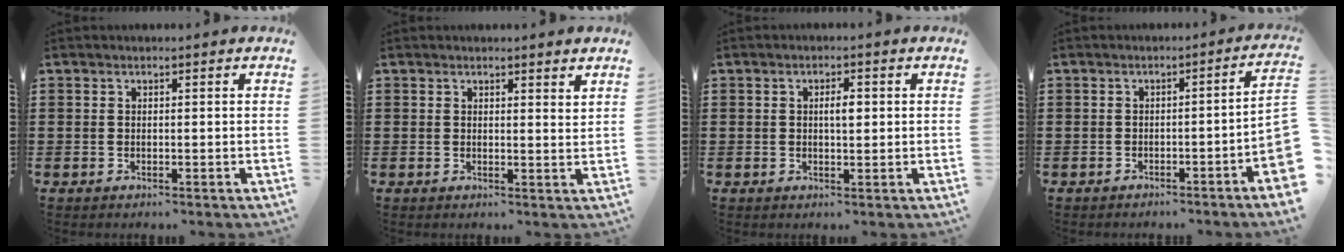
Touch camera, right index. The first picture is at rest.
{"total": 1.4, "force": [1.3, 0.2, 0.3], "torque": [-0.001, -0.001, 0.024]}
{"total": 2.6, "force": [0.4, 0.9, 2.5], "torque": [-0.048, 0.005, 0.004]}
{"total": 4.0, "force": [-2.0, -0.1, 3.5], "torque": [-0.054, -0.010, -0.033]}